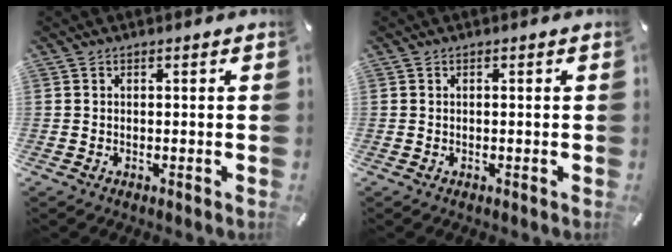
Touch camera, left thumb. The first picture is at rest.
{"total": 0.0}